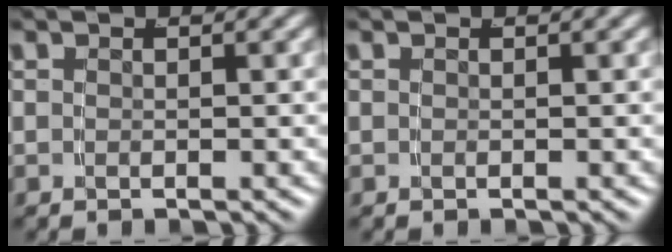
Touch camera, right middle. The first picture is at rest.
{"total": 0.0}